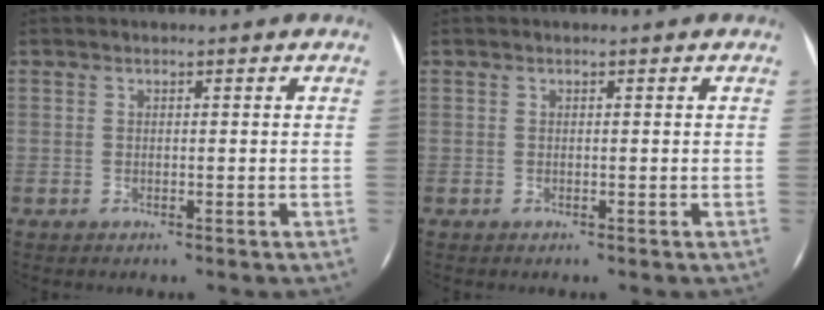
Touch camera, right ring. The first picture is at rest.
{"total": 0.0}